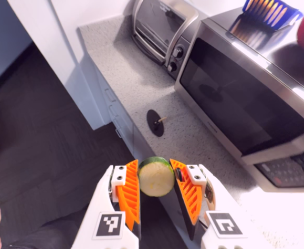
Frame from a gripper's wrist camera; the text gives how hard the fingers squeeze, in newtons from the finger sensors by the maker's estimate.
{"total": 11.0, "left": 11.0, "right": 11.0}